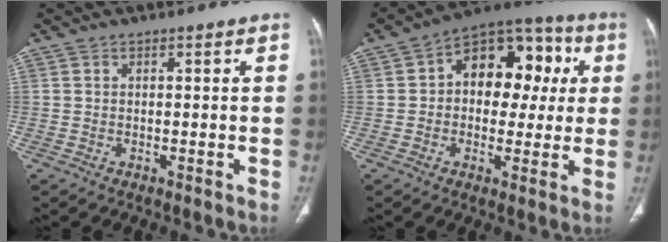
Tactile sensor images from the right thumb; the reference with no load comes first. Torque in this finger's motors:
{"motor_torque": [-0.42, 0.69, 0.78, -0.19, 0.24]}